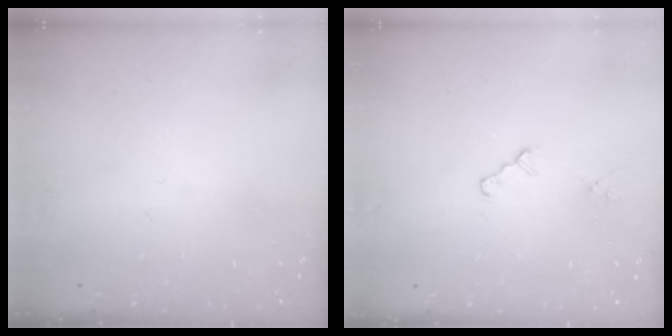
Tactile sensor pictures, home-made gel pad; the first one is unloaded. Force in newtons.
{"total": 1.6, "press": 1.6, "slide": 0.3}